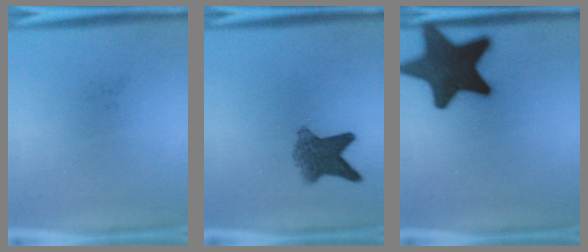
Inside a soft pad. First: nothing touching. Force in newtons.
{"total": 6.4}
{"total": 17.6}